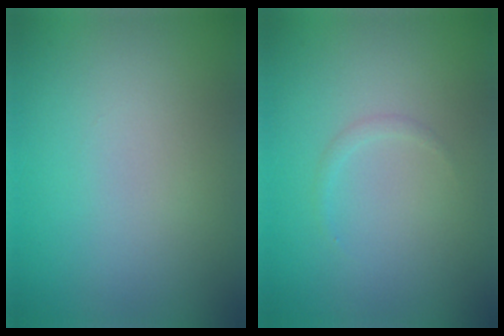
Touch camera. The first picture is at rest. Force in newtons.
{"total": 0.5, "press": 0.5, "slide": 0.1}